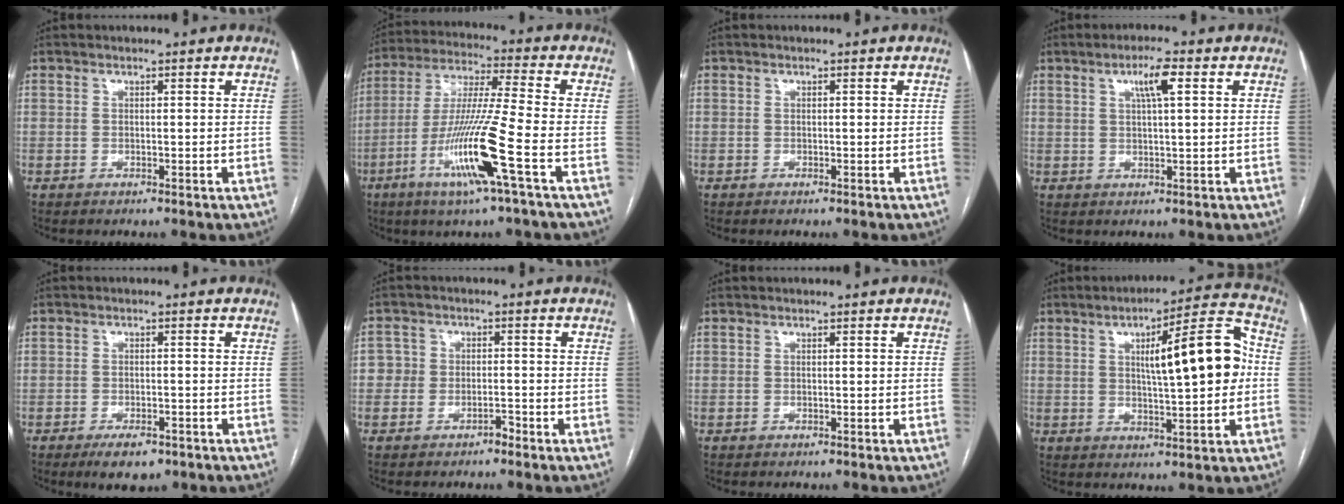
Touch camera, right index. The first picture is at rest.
{"total": 14.4, "force": [-5.7, -1.1, 13.2], "torque": [-0.266, -0.018, -0.113]}
{"total": 0.0}
{"total": 4.5, "force": [1.9, 0.5, 4.1], "torque": [-0.076, 0.007, 0.033]}
{"total": 4.6, "force": [-2.9, 2.0, 2.9], "torque": [-0.049, -0.002, -0.039]}
{"total": 3.4, "force": [-1.6, 2.8, 0.9], "torque": [0.002, 0.016, -0.034]}
{"total": 0.0}
{"total": 13.8, "force": [1.6, 2.3, 13.5], "torque": [-0.194, 0.032, 0.023]}